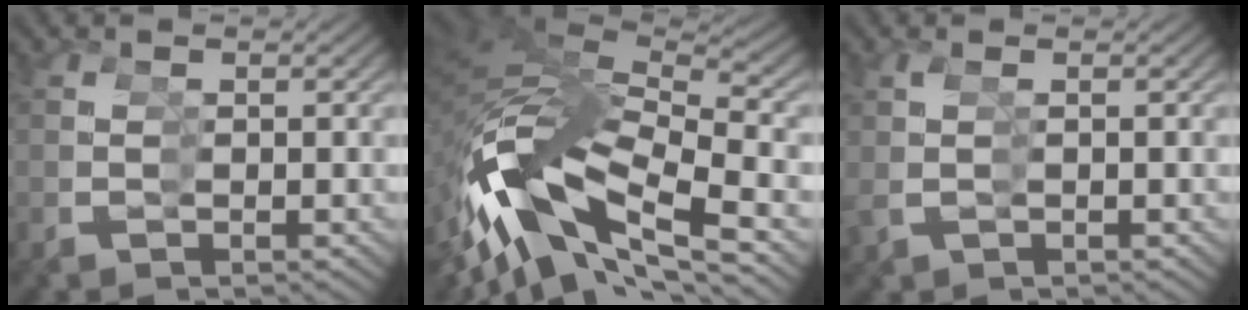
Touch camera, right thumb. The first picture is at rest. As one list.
[{"total": 10.0, "force": [0.2, 4.9, 8.7], "torque": [-0.205, 0.014, 0.002]}, {"total": 0.0}]